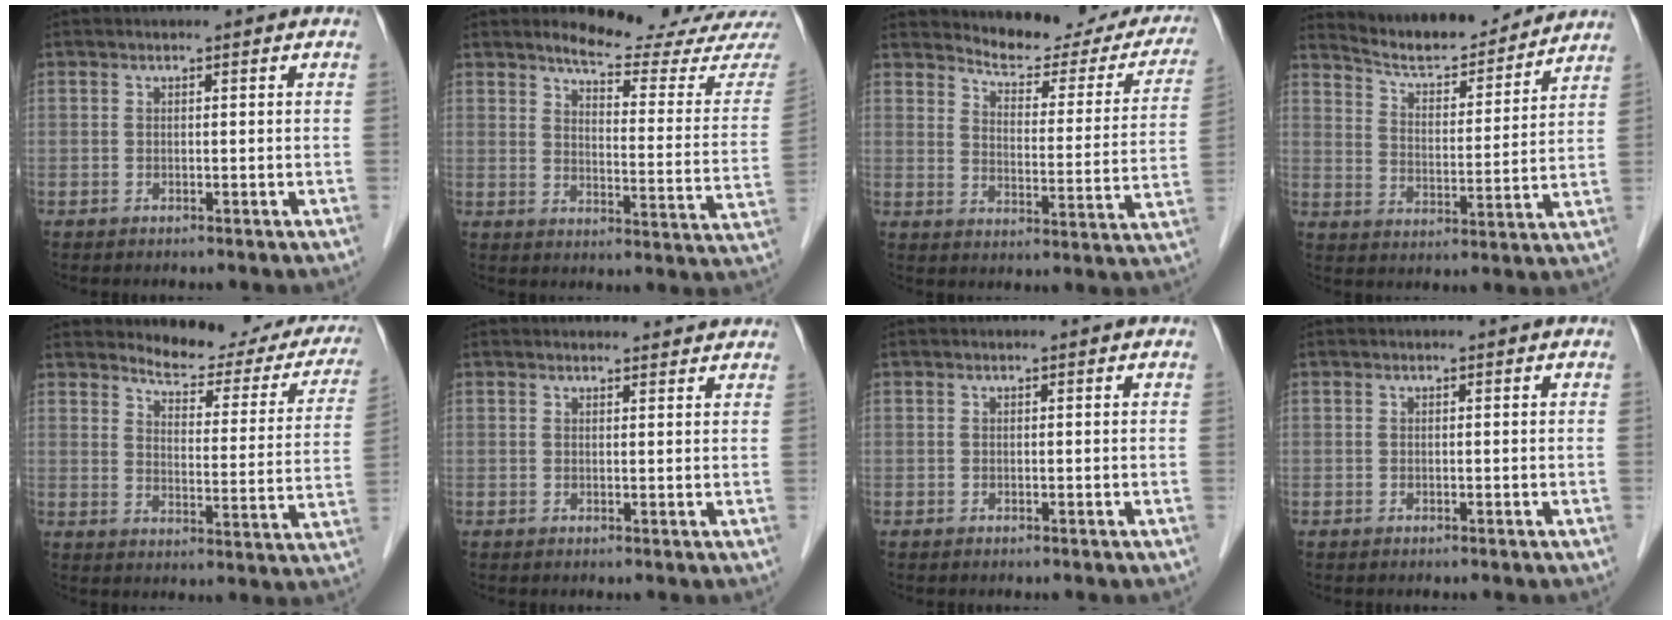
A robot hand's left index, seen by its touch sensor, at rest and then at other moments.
{"total": 16.8, "force": [16.0, 0.2, 4.9], "torque": [-0.065, -0.107, 0.181]}
{"total": 18.9, "force": [17.4, 4.7, 5.6], "torque": [-0.055, -0.045, 0.203]}
{"total": 13.9, "force": [13.3, 2.0, 3.6], "torque": [-0.059, 0.002, 0.203]}
{"total": 16.6, "force": [15.2, 4.3, 5.0], "torque": [-0.036, -0.047, 0.164]}
{"total": 5.2, "force": [5.0, 1.1, 0.9], "torque": [-0.007, 0.016, 0.053]}
{"total": 0.0}
{"total": 0.0}